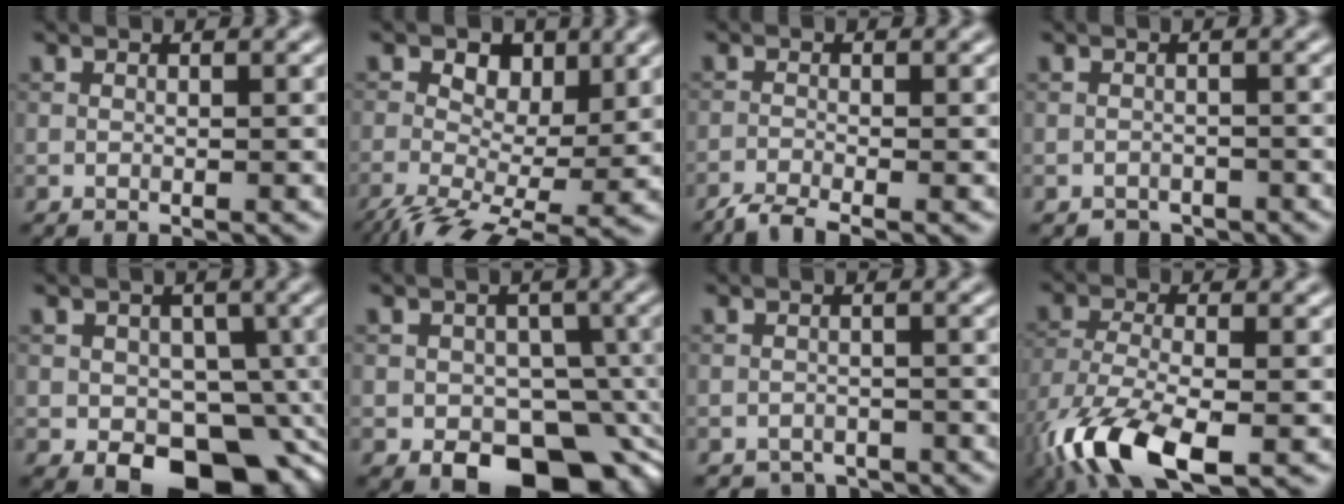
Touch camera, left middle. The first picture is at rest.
{"total": 8.0, "force": [-1.4, 4.5, 6.4], "torque": [-0.108, 0.001, -0.035]}
{"total": 2.6, "force": [-2.1, 0.4, 1.4], "torque": [-0.031, -0.007, -0.052]}
{"total": 1.6, "force": [-1.3, 0.8, 0.0], "torque": [0.009, 0.001, -0.023]}
{"total": 10.0, "force": [-3.0, 6.9, 6.5], "torque": [-0.058, -0.015, -0.041]}
{"total": 10.5, "force": [-4.0, 7.2, 6.6], "torque": [-0.057, -0.020, -0.057]}
{"total": 2.4, "force": [-2.1, 1.2, 0.1], "torque": [0.011, -0.002, -0.034]}
{"total": 9.9, "force": [-5.4, 3.8, 7.4], "torque": [-0.165, -0.021, -0.108]}